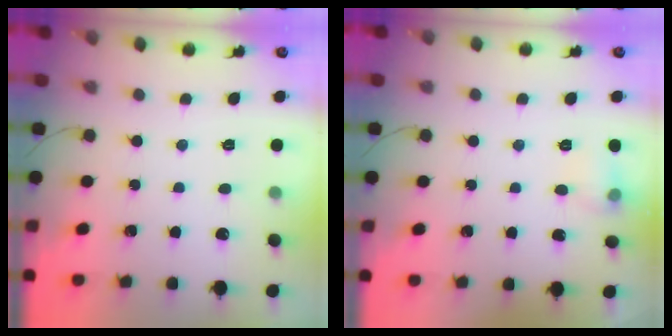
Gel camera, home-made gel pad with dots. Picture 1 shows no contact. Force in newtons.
{"total": 6.6, "press": 6.4, "slide": 1.5}